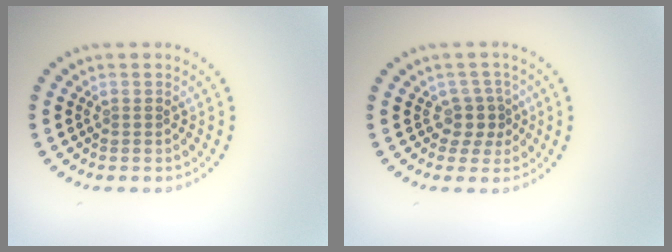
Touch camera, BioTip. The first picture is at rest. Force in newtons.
{"total": 2.2, "press": 1.6, "slide": 1.4}